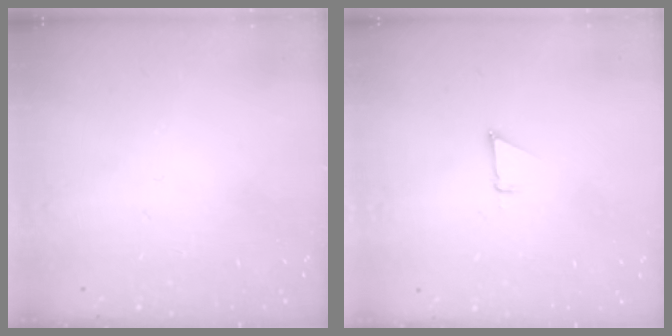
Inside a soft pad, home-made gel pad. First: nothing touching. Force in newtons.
{"total": 1.9, "press": 1.9, "slide": 0.0}